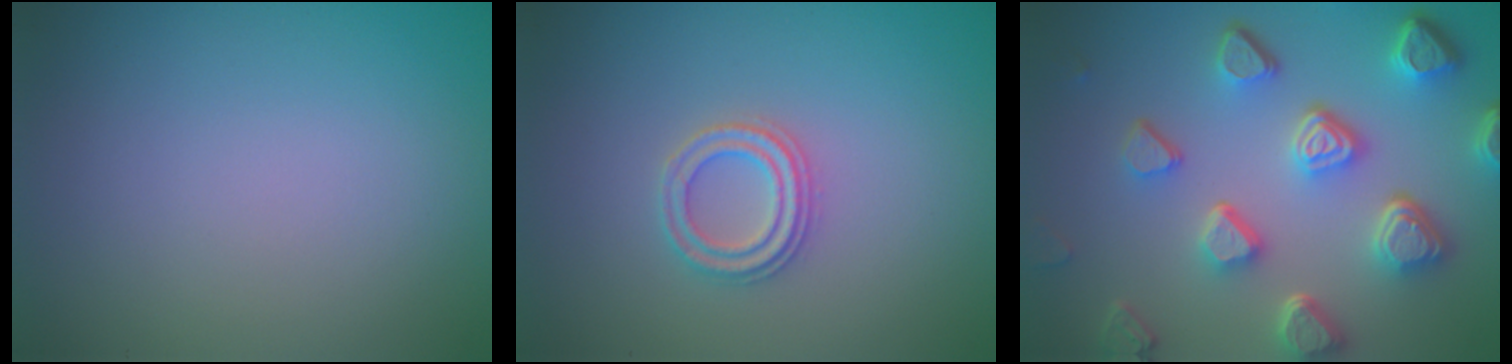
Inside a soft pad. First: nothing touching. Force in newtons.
{"total": 2.3, "press": 2.3, "slide": 0.3}
{"total": 7.5, "press": 5.6, "slide": 5.0}